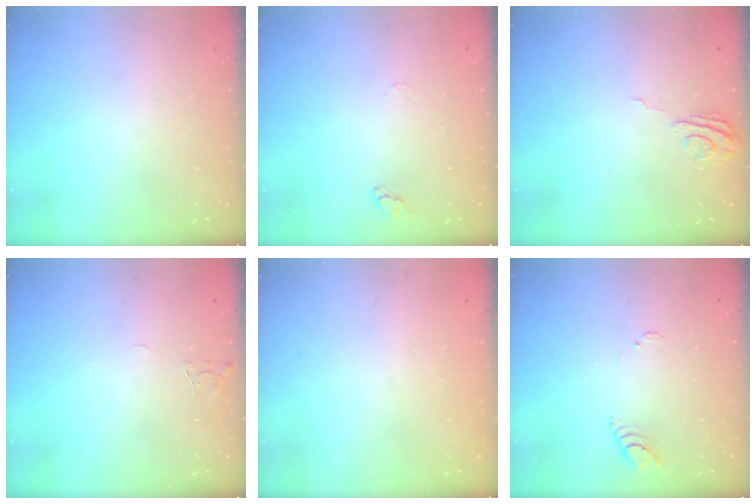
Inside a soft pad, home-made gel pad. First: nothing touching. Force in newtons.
{"total": 2.9, "press": 2.9, "slide": 0.2}
{"total": 5.7, "press": 5.7, "slide": 0.6}
{"total": 4.0, "press": 4.0, "slide": 0.4}
{"total": 0.0}
{"total": 3.9, "press": 3.9, "slide": 0.2}